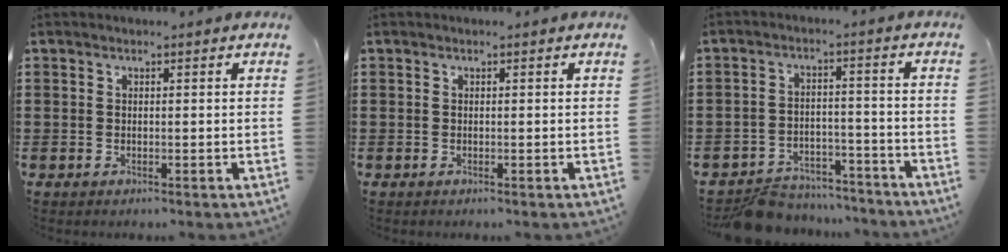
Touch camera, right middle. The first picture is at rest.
{"total": 0.0}
{"total": 6.4, "force": [-6.2, 1.5, 0.7], "torque": [-0.011, 0.019, -0.122]}